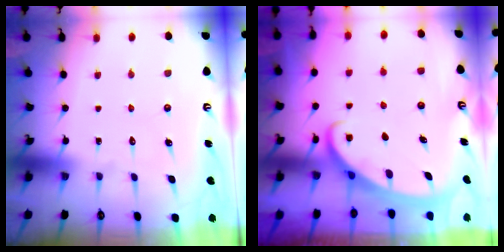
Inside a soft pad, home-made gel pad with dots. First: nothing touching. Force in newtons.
{"total": 2.6, "press": 2.6, "slide": 0.3}